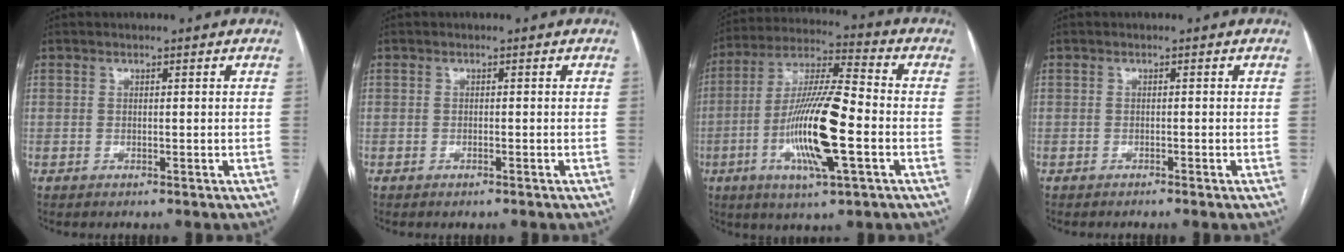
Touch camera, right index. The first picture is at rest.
{"total": 0.6, "force": [-0.4, 0.0, 0.4], "torque": [-0.012, -0.001, -0.006]}
{"total": 16.1, "force": [-4.2, 1.7, 15.5], "torque": [-0.304, -0.007, -0.078]}
{"total": 1.0, "force": [-0.8, -0.2, 0.5], "torque": [-0.009, 0.003, -0.013]}